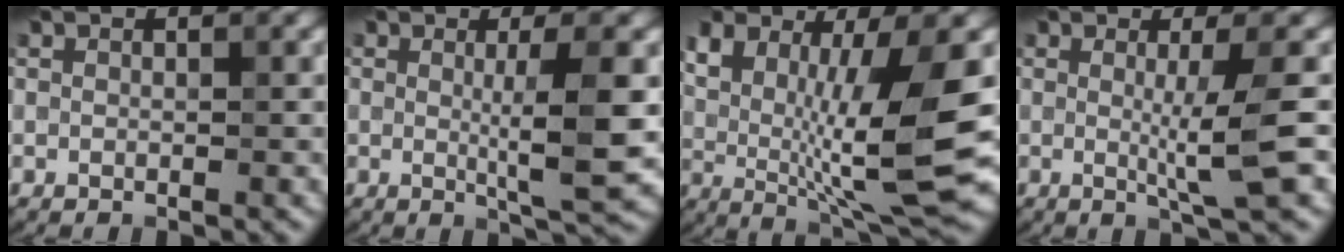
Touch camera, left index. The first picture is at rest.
{"total": 5.4, "force": [0.0, 0.8, 5.3], "torque": [-0.081, -0.007, 0.000]}
{"total": 11.8, "force": [0.8, 3.5, 11.2], "torque": [-0.206, -0.009, 0.014]}
{"total": 4.6, "force": [0.0, 0.7, 4.6], "torque": [-0.068, -0.008, -0.003]}